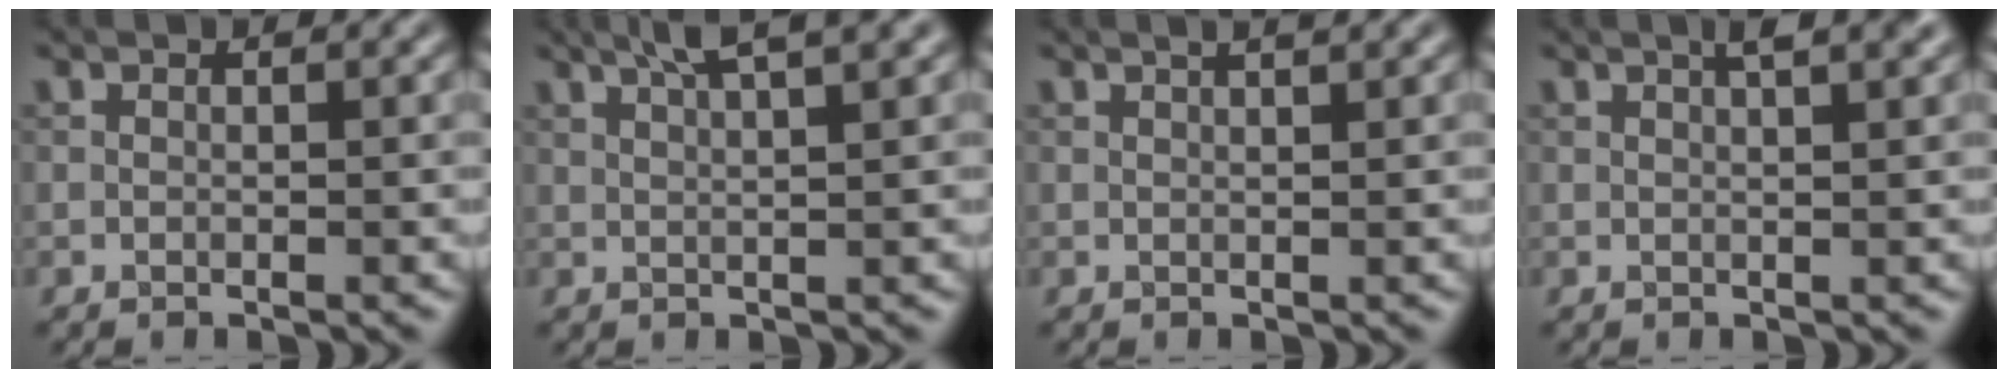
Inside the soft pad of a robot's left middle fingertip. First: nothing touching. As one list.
[{"total": 4.6, "force": [3.1, 0.7, 3.3], "torque": [-0.045, 0.019, 0.035]}, {"total": 2.7, "force": [1.7, 1.0, 1.8], "torque": [-0.010, 0.006, -0.003]}, {"total": 3.4, "force": [1.8, 1.1, 2.7], "torque": [-0.013, 0.013, 0.005]}]